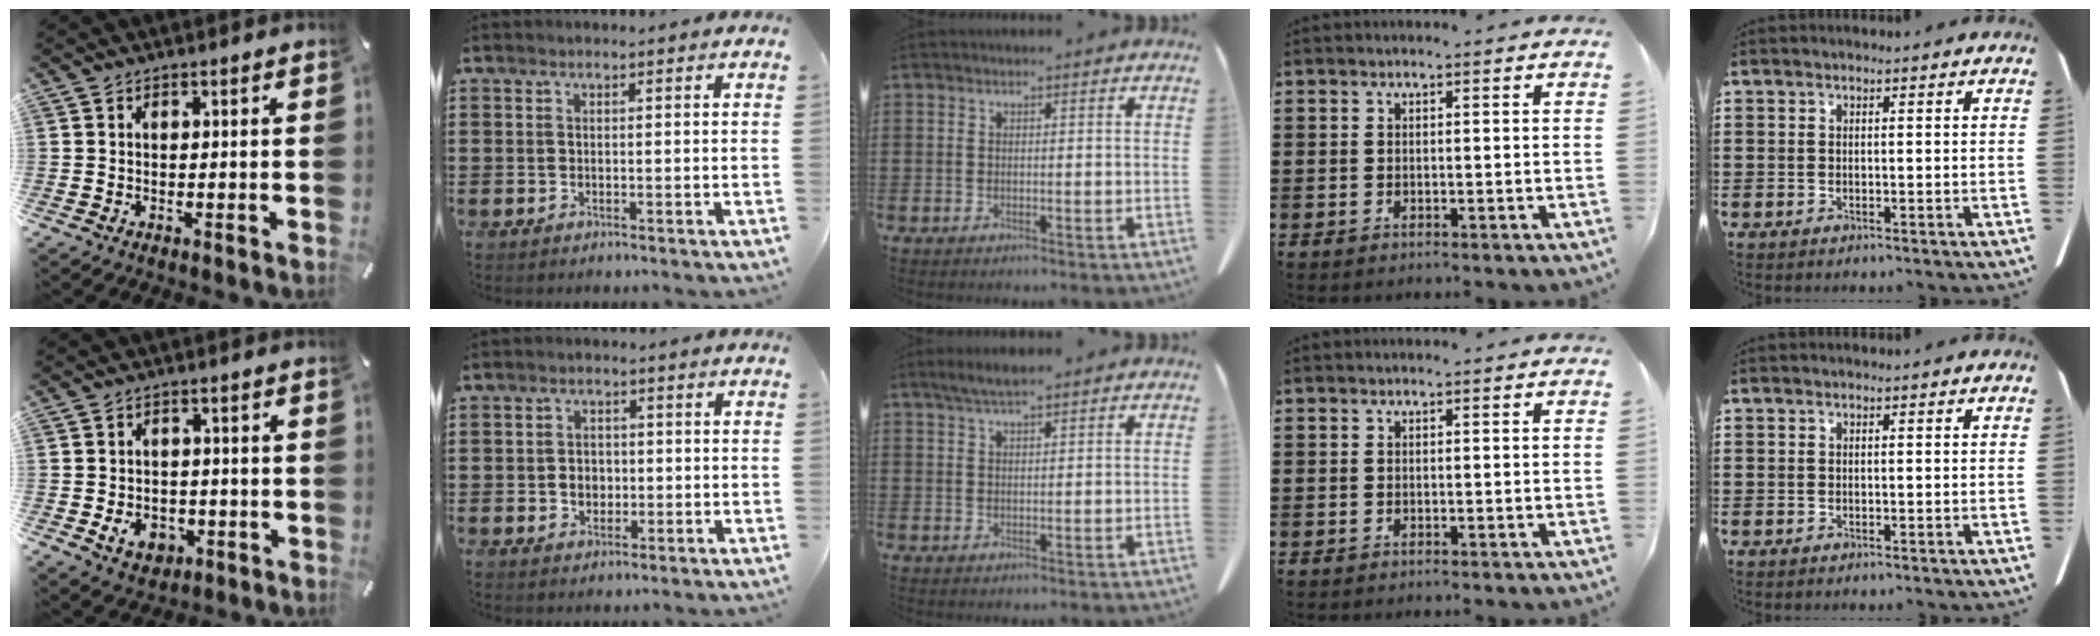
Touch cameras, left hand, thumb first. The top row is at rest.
{"thumb": {"total": 6.3, "force": [-2.1, 5.1, 3.2], "torque": [-0.055, 0.003, -0.040]}, "index": {"total": 3.0, "force": [-0.3, 2.4, 1.7], "torque": [-0.032, 0.002, -0.010]}, "middle": {"total": 2.7, "force": [2.1, 0.3, 1.7], "torque": [-0.037, 0.000, 0.038]}}